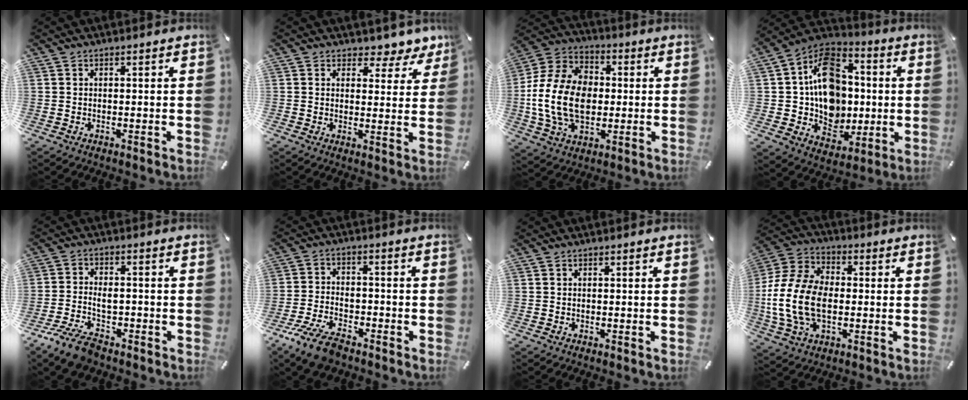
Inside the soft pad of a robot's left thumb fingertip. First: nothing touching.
{"total": 5.3, "force": [3.7, 3.5, 1.5], "torque": [-0.006, -0.031, 0.059]}
{"total": 17.7, "force": [-1.7, 13.1, 11.8], "torque": [-0.265, 0.015, -0.033]}
{"total": 16.0, "force": [0.2, 13.8, 8.2], "torque": [-0.139, 0.004, 0.013]}
{"total": 7.8, "force": [-3.6, 4.7, 5.0], "torque": [-0.105, 0.016, -0.065]}
{"total": 9.3, "force": [-6.5, 4.3, 5.2], "torque": [-0.110, 0.027, -0.121]}
{"total": 0.0}
{"total": 16.5, "force": [-2.6, 11.3, 11.7], "torque": [-0.267, 0.010, -0.048]}